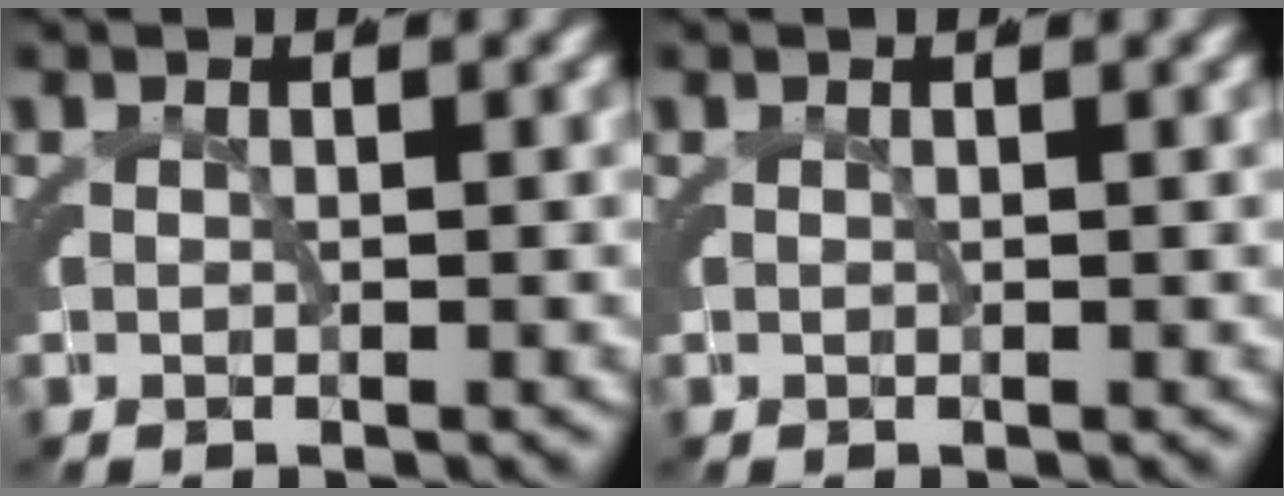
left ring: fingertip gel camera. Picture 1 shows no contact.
{"total": 0.0}